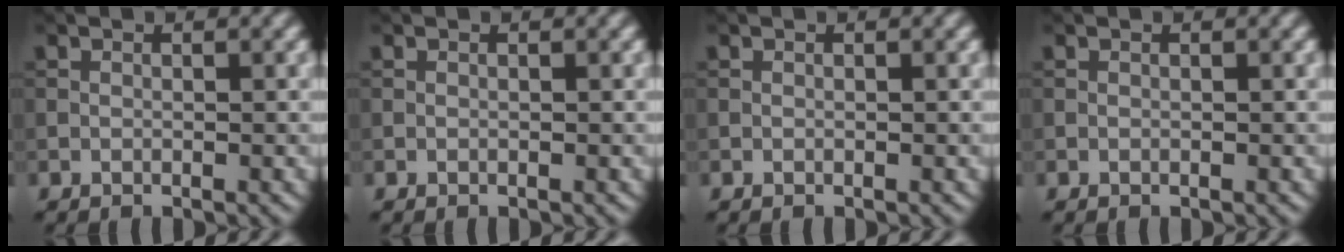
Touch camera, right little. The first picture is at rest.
{"total": 0.0}
{"total": 0.0}
{"total": 0.0}